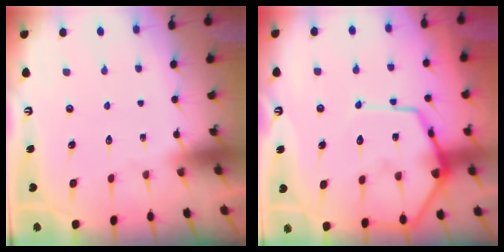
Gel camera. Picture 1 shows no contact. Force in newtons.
{"total": 15.2, "press": 15.1, "slide": 1.5}